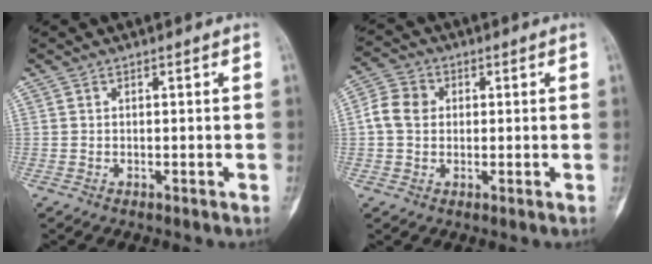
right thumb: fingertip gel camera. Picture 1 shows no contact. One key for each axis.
{"total": 6.2, "fx": 0.5, "fy": 5.2, "fz": 3.4, "tx": -0.060, "ty": 0.014, "tz": 0.002}